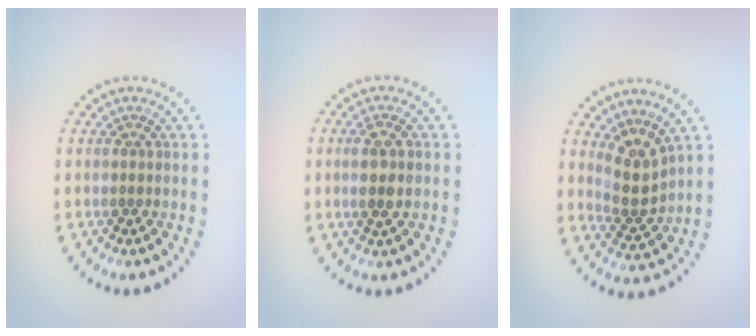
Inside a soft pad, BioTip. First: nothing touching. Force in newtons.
{"total": 2.3, "press": 2.1, "slide": 0.8}
{"total": 3.0, "press": 2.3, "slide": 2.0}